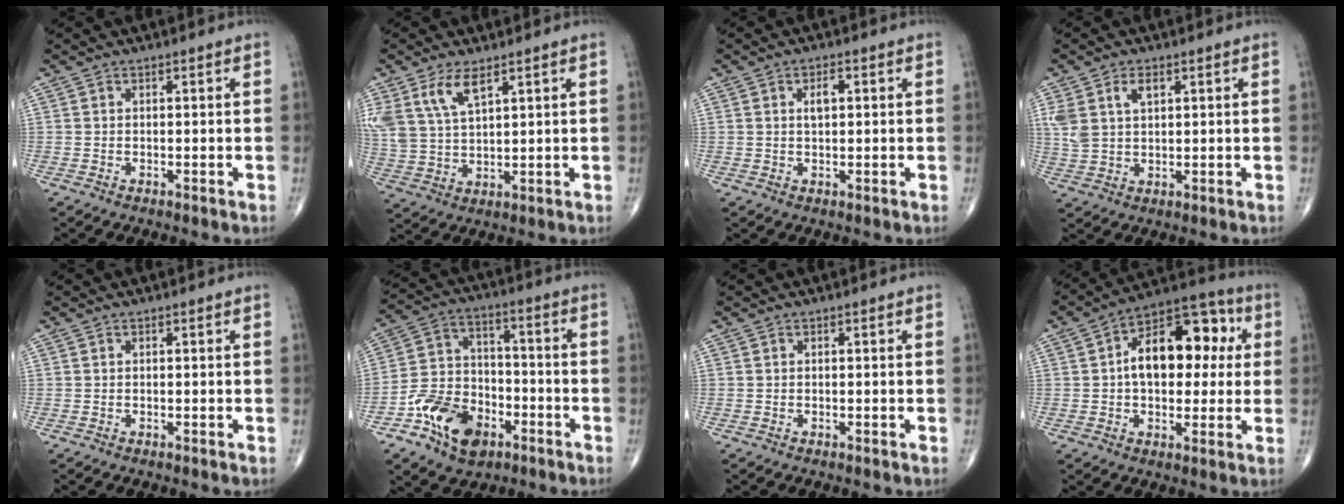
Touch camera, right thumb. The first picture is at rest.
{"total": 8.1, "force": [4.7, 3.4, 5.6], "torque": [-0.117, -0.014, 0.105]}
{"total": 2.5, "force": [0.7, 1.2, 2.1], "torque": [-0.033, 0.002, 0.011]}
{"total": 6.4, "force": [2.6, 3.7, 4.4], "torque": [-0.092, -0.001, 0.059]}
{"total": 0.0}
{"total": 15.4, "force": [-7.8, 10.0, 8.7], "torque": [-0.125, 0.056, -0.139]}
{"total": 0.0}
{"total": 17.2, "force": [2.6, 10.1, 13.6], "torque": [-0.165, 0.030, 0.031]}